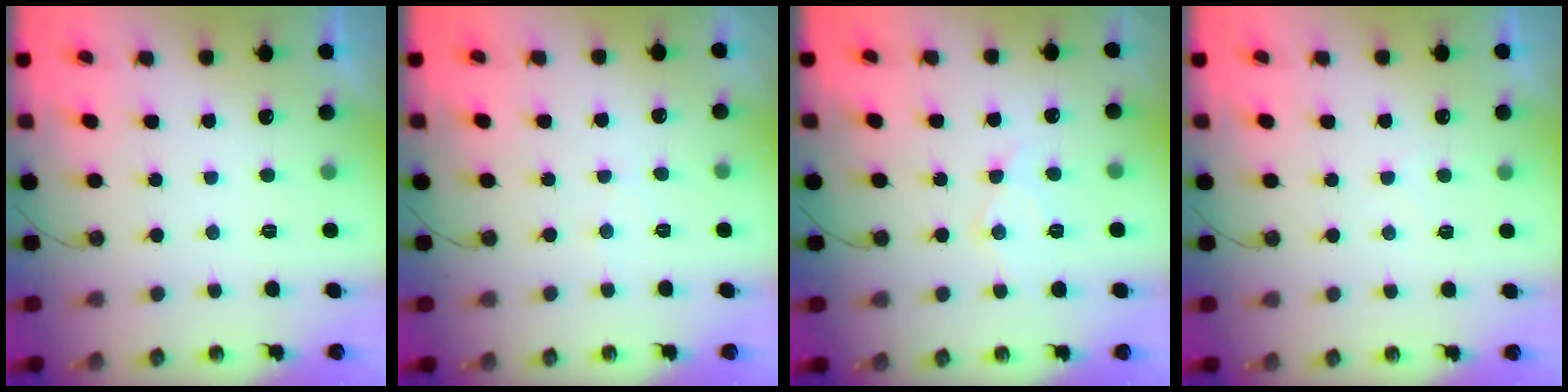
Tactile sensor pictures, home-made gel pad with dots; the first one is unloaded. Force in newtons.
{"total": 3.4, "press": 3.4, "slide": 0.5}
{"total": 9.1, "press": 9.0, "slide": 0.8}
{"total": 3.1, "press": 3.1, "slide": 0.4}